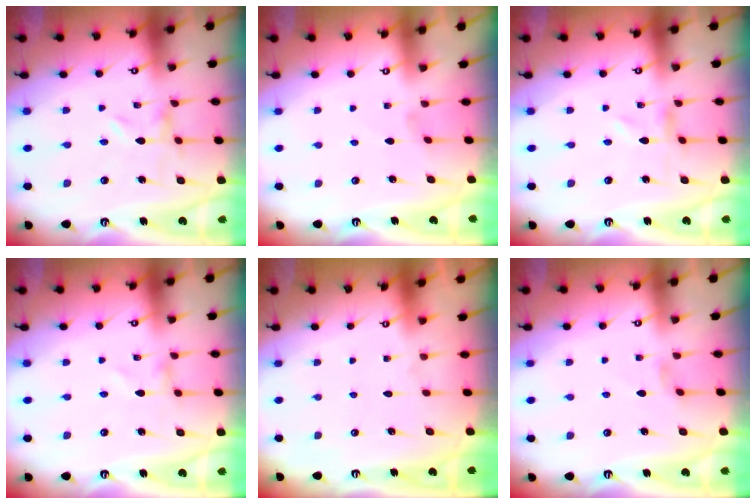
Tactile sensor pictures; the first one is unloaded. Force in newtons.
{"total": 0.0}
{"total": 0.0}
{"total": 0.9, "press": 0.9, "slide": 0.1}
{"total": 1.8, "press": 1.8, "slide": 0.1}
{"total": 1.1, "press": 1.1, "slide": 0.3}